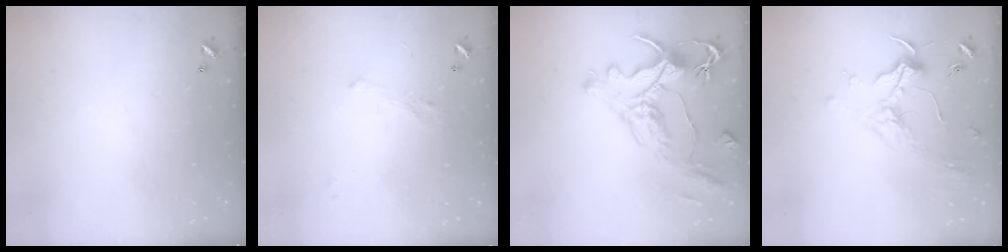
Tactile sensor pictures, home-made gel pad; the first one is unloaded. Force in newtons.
{"total": 1.4, "press": 1.3, "slide": 0.6}
{"total": 1.6, "press": 1.0, "slide": 1.3}
{"total": 1.8, "press": 1.6, "slide": 0.7}